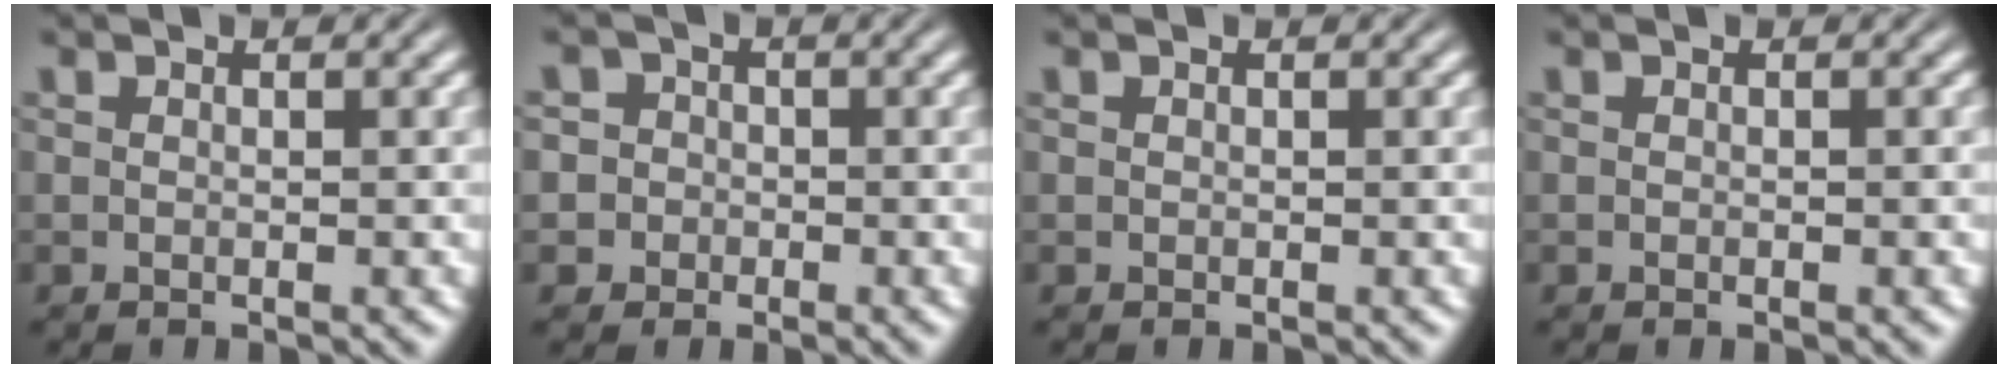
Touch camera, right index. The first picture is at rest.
{"total": 4.8, "force": [-1.0, 4.6, 0.8], "torque": [-0.022, -0.012, -0.025]}
{"total": 0.0}
{"total": 0.0}